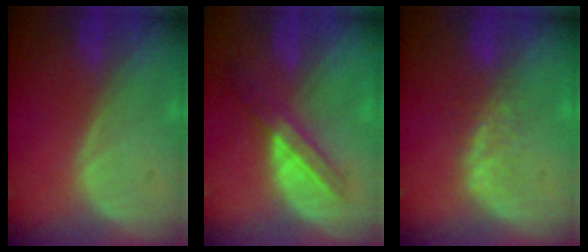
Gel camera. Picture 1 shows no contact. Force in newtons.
{"total": 6.0, "press": 5.3, "slide": 2.7}
{"total": 2.7, "press": 2.7, "slide": 0.6}